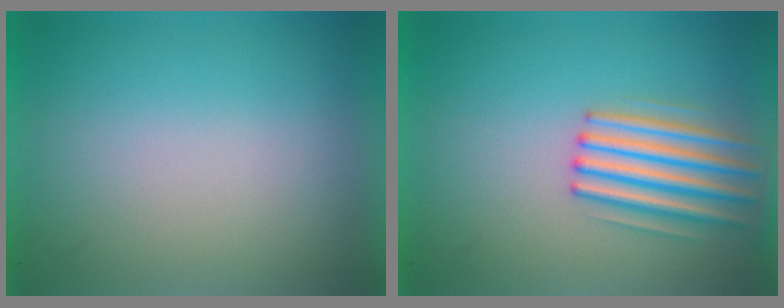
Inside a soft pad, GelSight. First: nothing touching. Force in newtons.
{"total": 4.2}